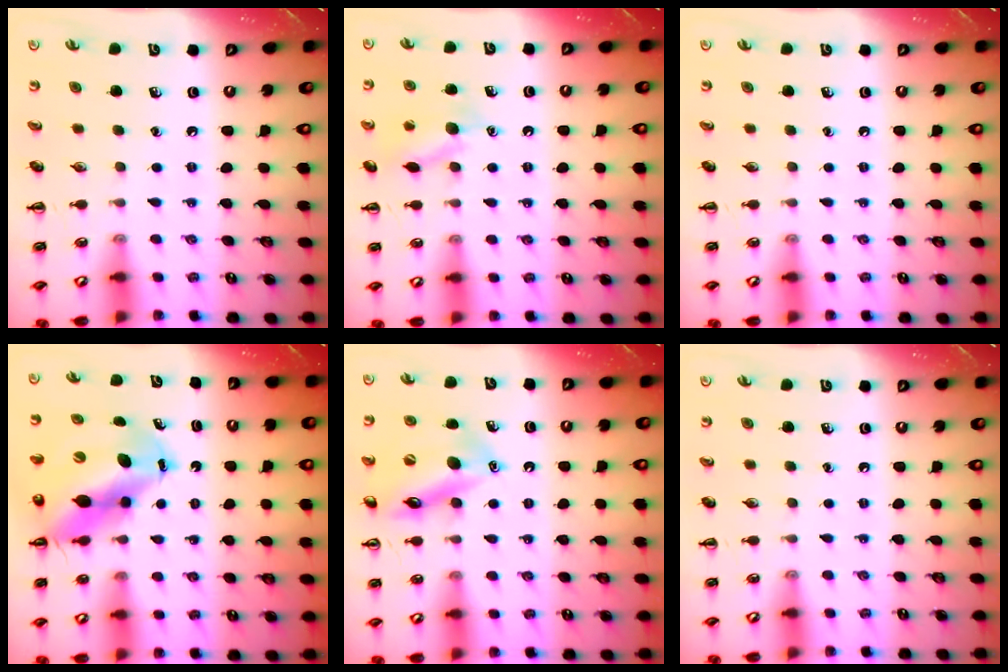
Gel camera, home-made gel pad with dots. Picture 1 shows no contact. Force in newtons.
{"total": 10.6, "press": 10.5, "slide": 1.6}
{"total": 0.0}
{"total": 12.7, "press": 12.2, "slide": 3.6}
{"total": 15.0, "press": 14.7, "slide": 3.1}
{"total": 0.0}